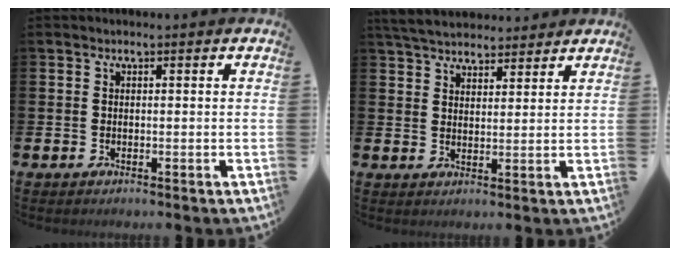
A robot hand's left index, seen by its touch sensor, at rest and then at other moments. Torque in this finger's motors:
{"motor_torque": [1.07, -1.07, 0.19, 0.17]}